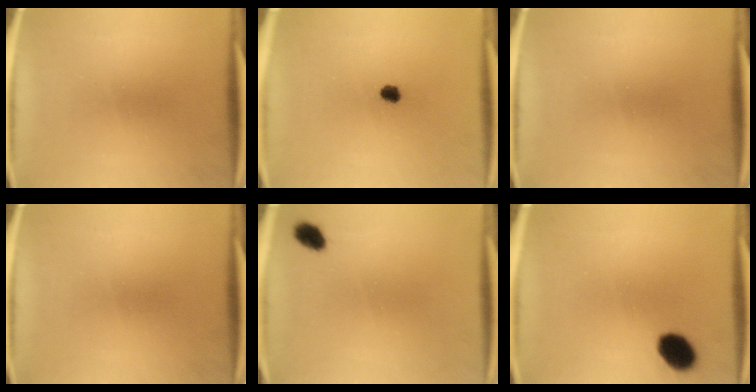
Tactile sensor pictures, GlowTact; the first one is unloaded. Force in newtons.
{"total": 2.1}
{"total": 0.0}
{"total": 0.0}
{"total": 3.0}
{"total": 7.3}